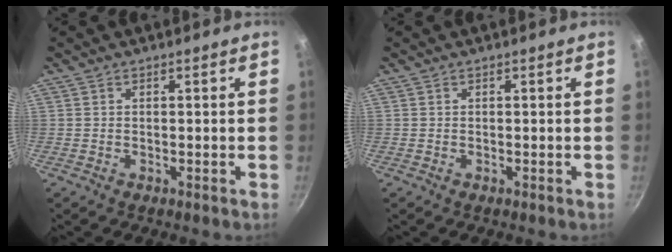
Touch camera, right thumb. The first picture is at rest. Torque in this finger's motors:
{"motor_torque": [0.00, 0.00, 0.17, -0.17, 0.01]}